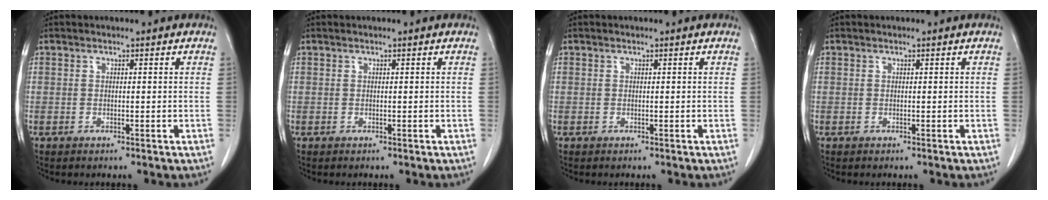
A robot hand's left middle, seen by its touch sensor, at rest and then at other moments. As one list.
[{"total": 0.0}, {"total": 0.0}, {"total": 0.0}]